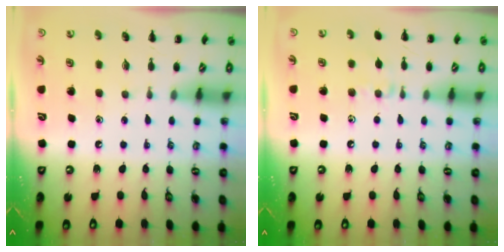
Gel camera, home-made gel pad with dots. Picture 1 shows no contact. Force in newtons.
{"total": 6.3, "press": 6.0, "slide": 1.8}